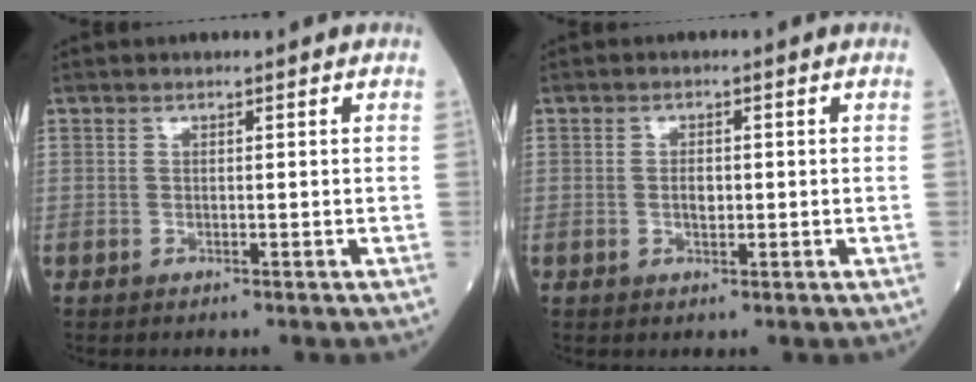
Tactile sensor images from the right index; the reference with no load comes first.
{"total": 1.7, "force": [-0.2, 0.9, 1.5], "torque": [-0.028, 0.000, -0.002]}